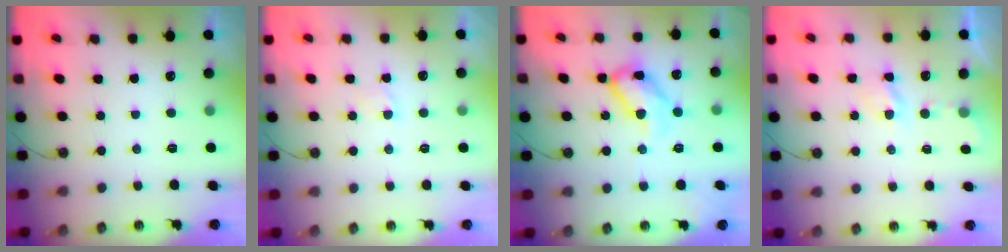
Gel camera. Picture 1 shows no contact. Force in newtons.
{"total": 2.7, "press": 2.7, "slide": 0.4}
{"total": 15.7, "press": 15.7, "slide": 0.7}
{"total": 3.3, "press": 3.3, "slide": 0.7}